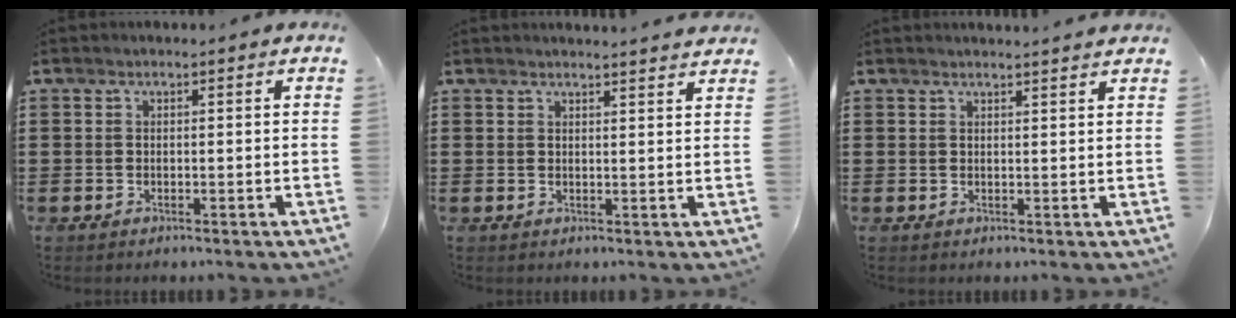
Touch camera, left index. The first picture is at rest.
{"total": 2.0, "force": [1.9, -0.3, 0.4], "torque": [-0.010, -0.005, 0.037]}
{"total": 1.6, "force": [1.5, -0.2, 0.3], "torque": [-0.008, -0.001, 0.030]}